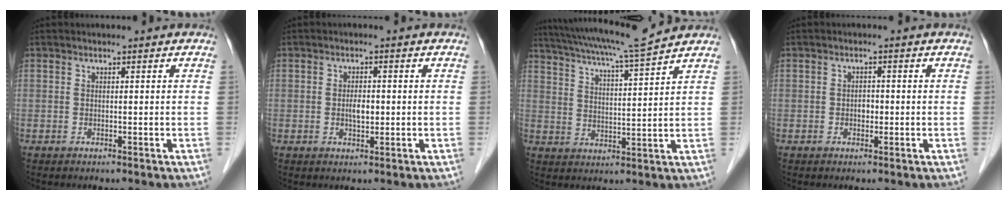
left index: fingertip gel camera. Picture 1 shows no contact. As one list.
[{"total": 2.4, "force": [-0.2, 1.1, 2.1], "torque": [-0.040, 0.002, -0.002]}, {"total": 12.5, "force": [11.1, -1.3, 5.5], "torque": [-0.104, 0.002, 0.176]}, {"total": 1.5, "force": [-0.3, 1.0, 1.0], "torque": [-0.015, 0.004, -0.005]}]